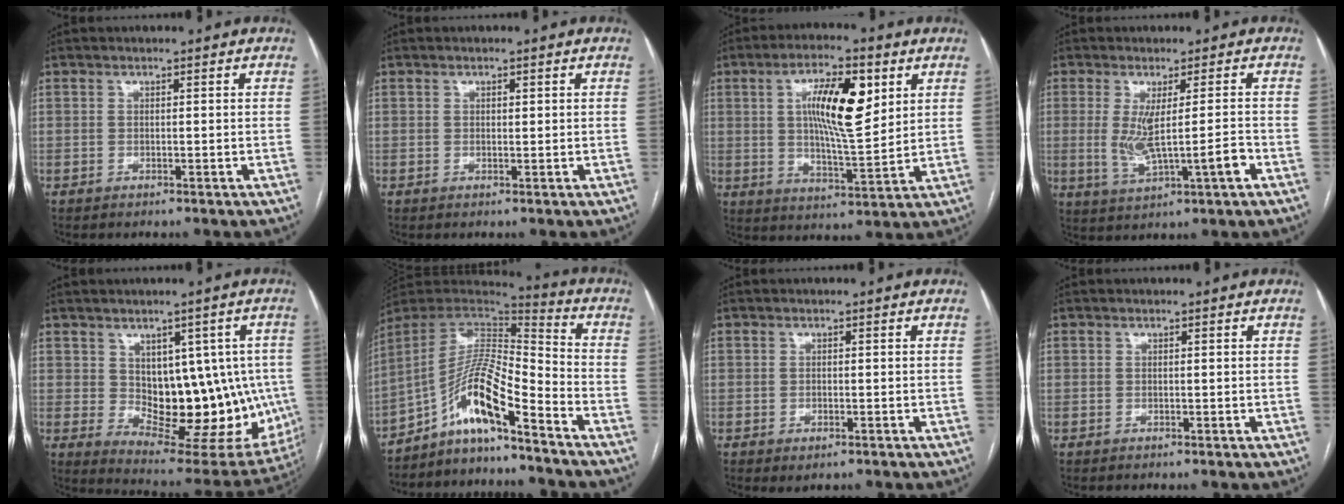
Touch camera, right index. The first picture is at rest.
{"total": 0.8, "force": [0.3, 0.4, 0.6], "torque": [-0.010, 0.000, 0.005]}
{"total": 12.5, "force": [3.9, 3.0, 11.5], "torque": [-0.205, 0.005, 0.066]}
{"total": 7.5, "force": [-1.0, 0.5, 7.4], "torque": [-0.132, -0.006, -0.011]}
{"total": 15.8, "force": [0.2, 8.5, 13.3], "torque": [-0.151, 0.008, 0.029]}
{"total": 12.4, "force": [-8.3, 1.3, 9.1], "torque": [-0.167, 0.022, -0.147]}
{"total": 1.4, "force": [-0.7, 0.7, 1.0], "torque": [-0.014, -0.001, -0.002]}
{"total": 0.0}